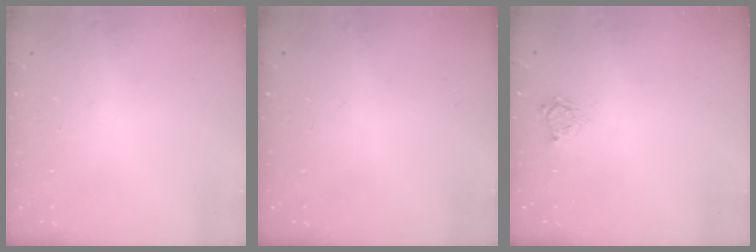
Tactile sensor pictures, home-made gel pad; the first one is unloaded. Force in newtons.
{"total": 0.0}
{"total": 2.9, "press": 2.9, "slide": 0.3}